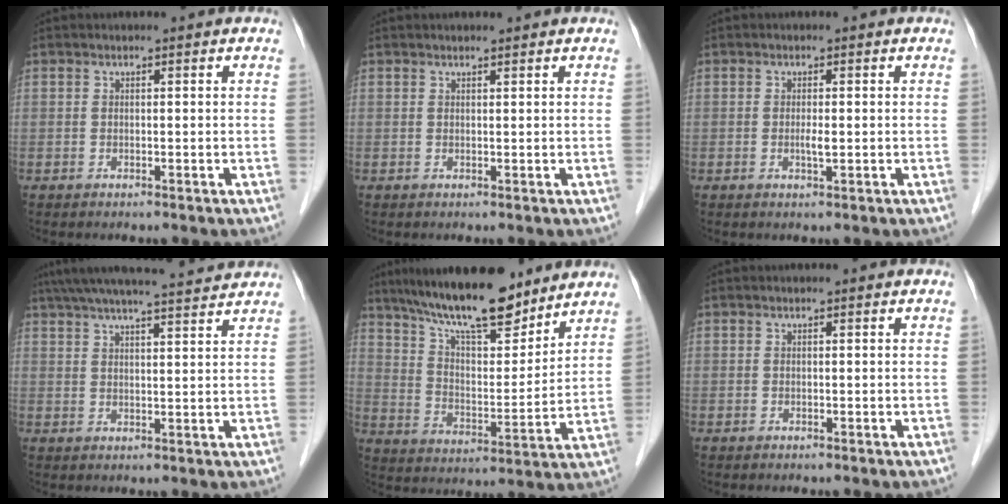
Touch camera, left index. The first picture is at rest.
{"total": 0.9, "force": [0.8, 0.1, 0.4], "torque": [-0.011, 0.003, 0.014]}
{"total": 1.4, "force": [-0.2, 0.2, 1.4], "torque": [-0.027, -0.002, -0.002]}
{"total": 14.3, "force": [13.1, 0.3, 5.8], "torque": [-0.105, 0.030, 0.186]}
{"total": 16.7, "force": [13.6, 3.8, 9.0], "torque": [-0.150, 0.009, 0.234]}
{"total": 0.0}